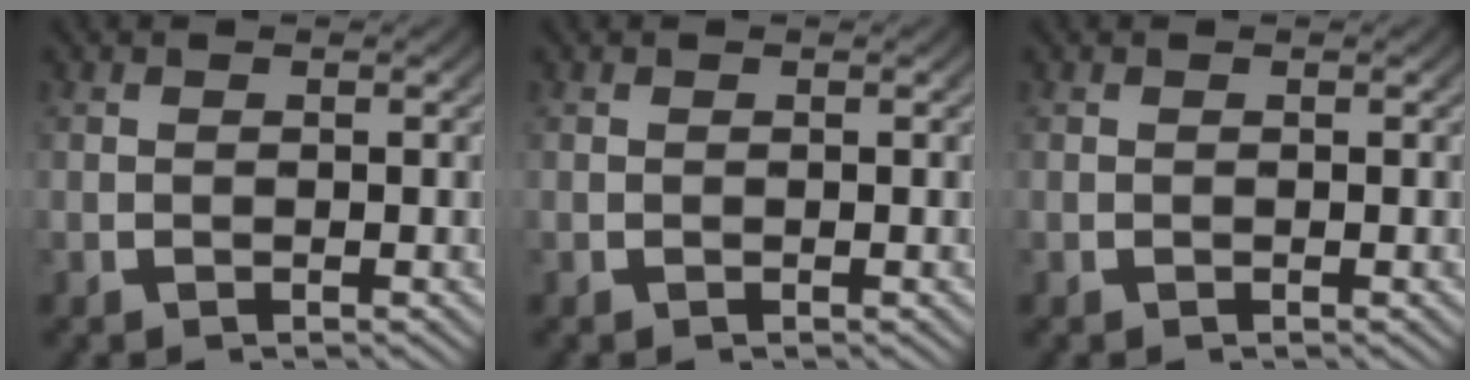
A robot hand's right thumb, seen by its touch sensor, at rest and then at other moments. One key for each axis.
{"total": 0.0}
{"total": 0.0}